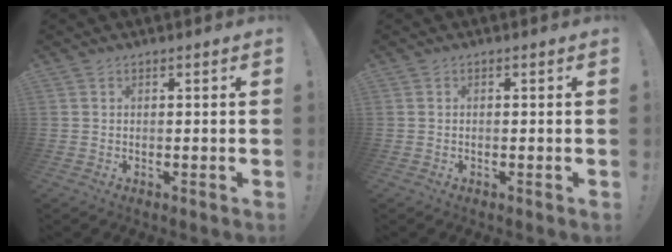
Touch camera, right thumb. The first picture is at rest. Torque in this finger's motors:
{"motor_torque": [0.20, 0.27, 0.27, -0.25, 0.00]}